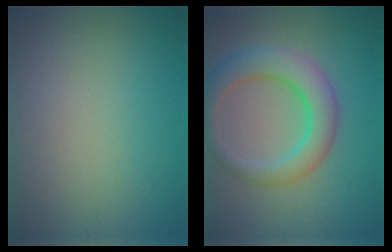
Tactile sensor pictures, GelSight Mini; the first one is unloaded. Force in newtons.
{"total": 5.4, "press": 5.4, "slide": 0.1}